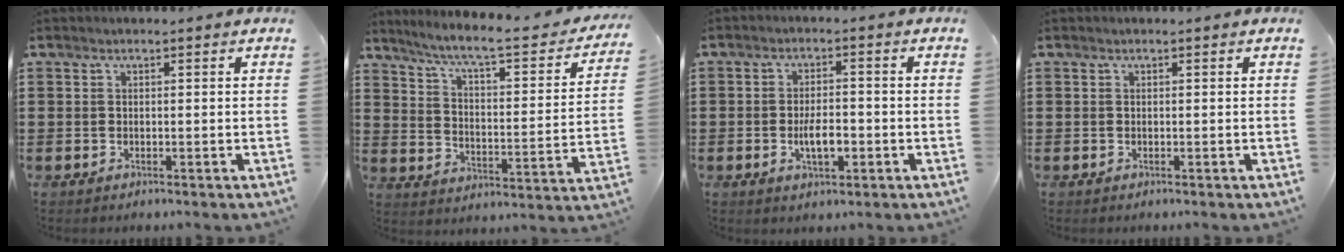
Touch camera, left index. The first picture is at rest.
{"total": 6.4, "force": [5.1, 0.1, 3.9], "torque": [-0.096, -0.038, 0.078]}
{"total": 4.7, "force": [-1.2, 1.9, 4.1], "torque": [-0.069, 0.005, -0.020]}
{"total": 0.0}